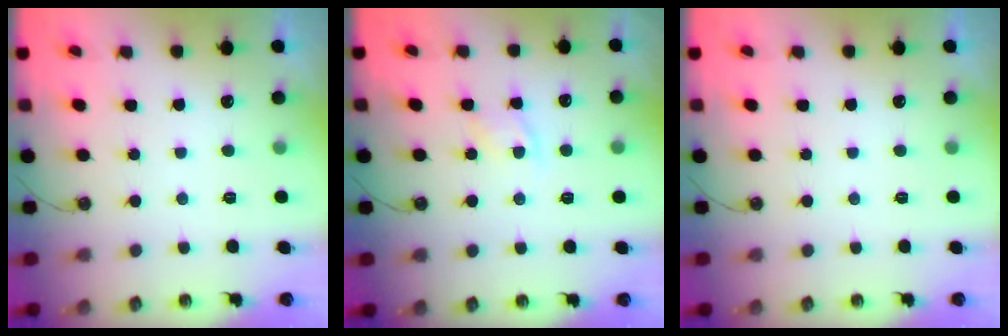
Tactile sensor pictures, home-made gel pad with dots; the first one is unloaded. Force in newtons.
{"total": 6.5, "press": 6.5, "slide": 0.8}
{"total": 0.0}